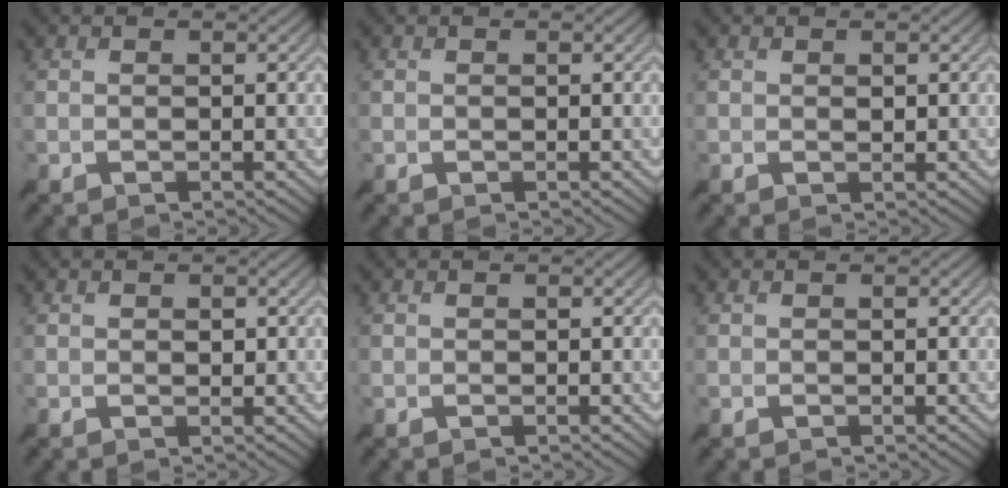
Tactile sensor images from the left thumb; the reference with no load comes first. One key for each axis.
{"total": 0.0}
{"total": 1.0, "fx": 0.9, "fy": 0.2, "fz": 0.1, "tx": -0.013, "ty": 0.001, "tz": 0.016}
{"total": 0.6, "fx": 0.6, "fy": 0.0, "fz": -0.1, "tx": -0.008, "ty": -0.001, "tz": 0.012}
{"total": 0.0}
{"total": 0.0}